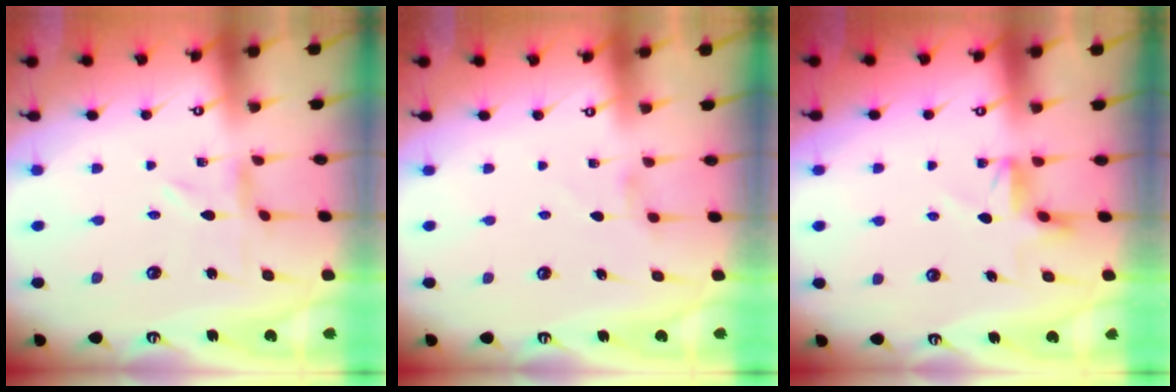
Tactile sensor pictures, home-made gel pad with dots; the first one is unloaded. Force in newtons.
{"total": 0.9, "press": 0.9, "slide": 0.3}
{"total": 4.8, "press": 4.4, "slide": 1.8}